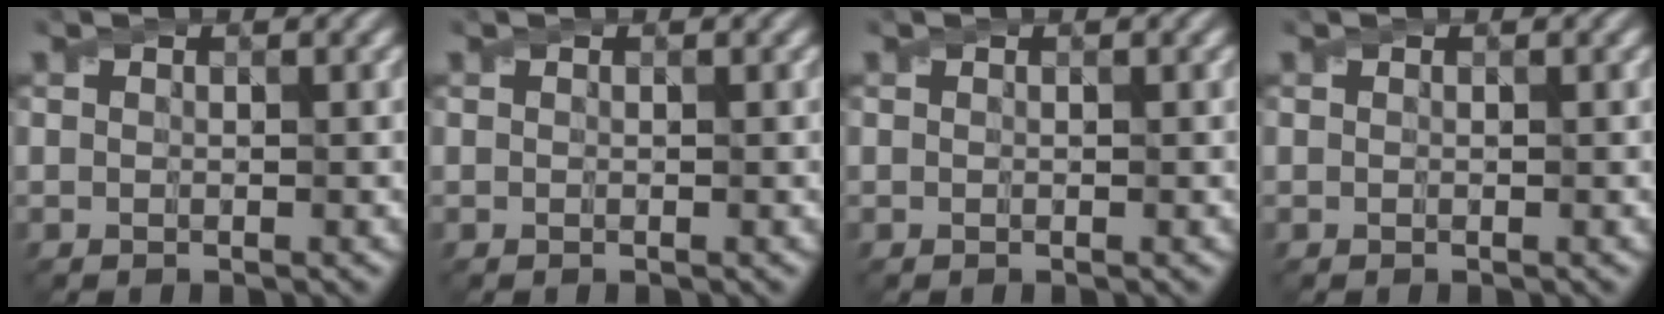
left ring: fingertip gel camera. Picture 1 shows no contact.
{"total": 0.0}
{"total": 0.0}
{"total": 0.0}